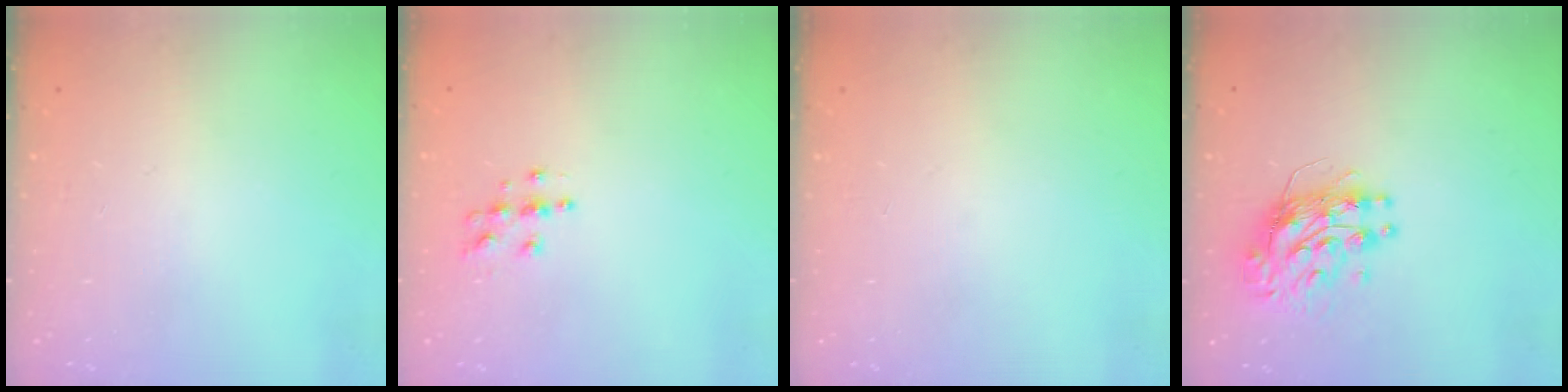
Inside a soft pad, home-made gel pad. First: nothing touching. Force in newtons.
{"total": 4.9, "press": 4.9, "slide": 0.1}
{"total": 0.0}
{"total": 9.1, "press": 9.1, "slide": 0.8}